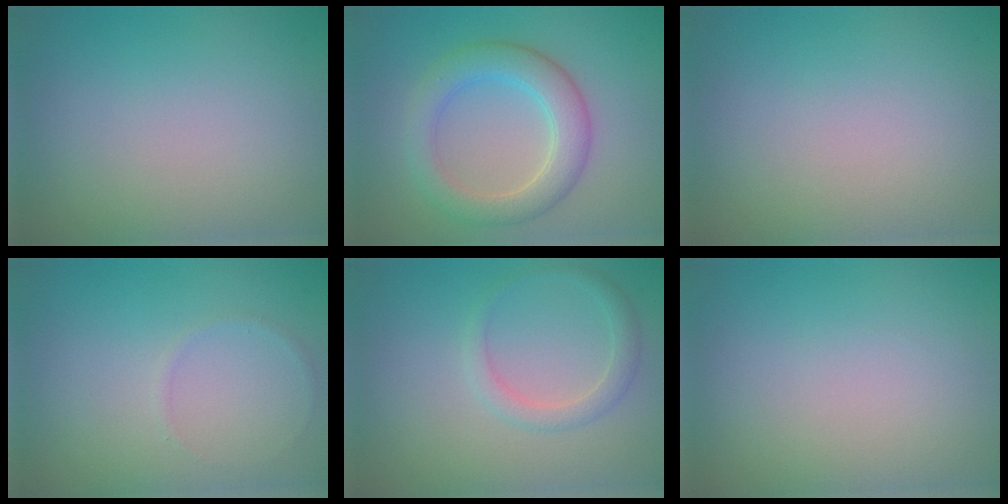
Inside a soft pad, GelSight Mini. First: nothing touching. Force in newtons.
{"total": 4.8, "press": 4.8, "slide": 0.1}
{"total": 0.0}
{"total": 0.6, "press": 0.6, "slide": 0.1}
{"total": 1.9, "press": 1.9, "slide": 0.1}
{"total": 0.0}